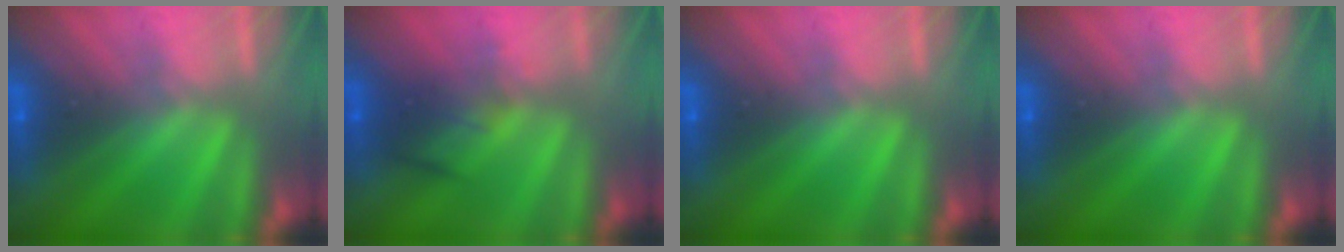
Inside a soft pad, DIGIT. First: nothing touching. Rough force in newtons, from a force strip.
{"total": 2.4}
{"total": 0.0}
{"total": 0.0}